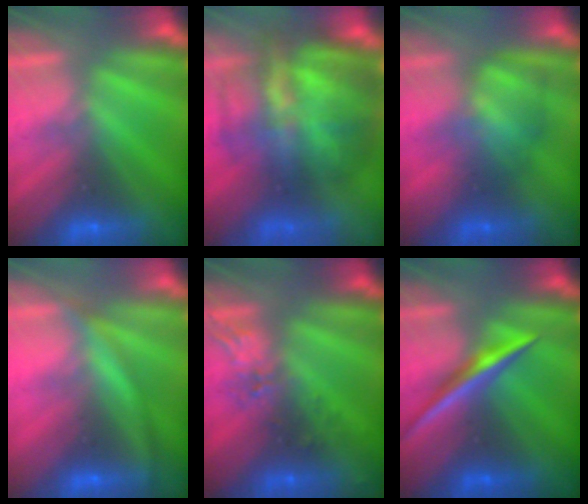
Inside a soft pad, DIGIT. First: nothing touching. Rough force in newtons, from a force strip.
{"total": 11.0}
{"total": 3.7}
{"total": 2.8}
{"total": 2.6}
{"total": 2.1}